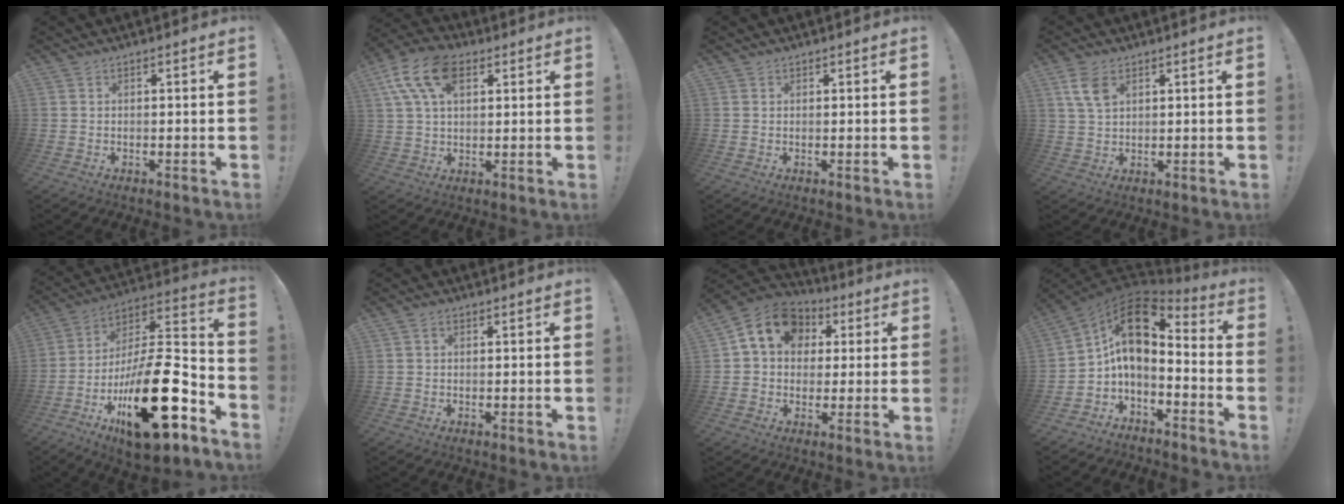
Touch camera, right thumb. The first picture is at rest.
{"total": 14.3, "force": [5.9, 8.5, 9.8], "torque": [-0.181, -0.009, 0.109]}
{"total": 0.6, "force": [0.5, 0.3, 0.0], "torque": [0.006, -0.004, 0.010]}
{"total": 6.6, "force": [3.2, 3.9, 4.2], "torque": [-0.076, -0.008, 0.060]}
{"total": 26.6, "force": [-10.8, 9.3, 22.5], "torque": [-0.371, 0.045, -0.170]}
{"total": 1.4, "force": [0.5, 1.0, 0.8], "torque": [-0.008, 0.002, 0.007]}
{"total": 12.3, "force": [4.1, 9.8, 6.2], "torque": [-0.087, -0.011, 0.081]}
{"total": 13.3, "force": [3.8, 7.6, 10.3], "torque": [-0.174, -0.019, 0.069]}